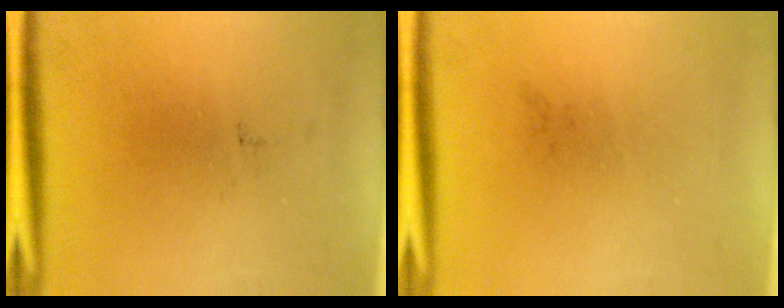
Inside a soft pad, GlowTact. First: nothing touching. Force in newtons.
{"total": 0.0}